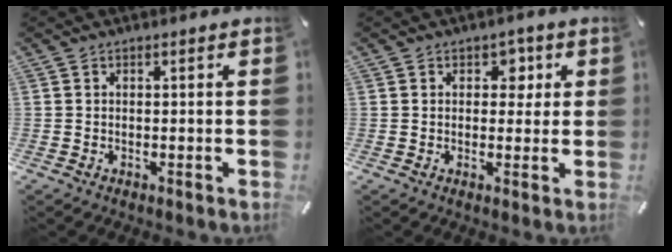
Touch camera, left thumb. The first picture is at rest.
{"total": 4.0, "force": [1.2, 3.0, 2.3], "torque": [-0.011, -0.008, 0.009]}